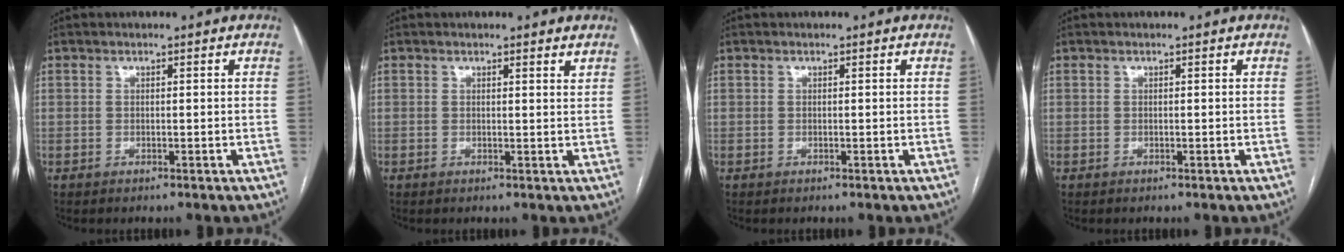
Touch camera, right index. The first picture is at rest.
{"total": 1.7, "force": [1.6, 0.2, 0.5], "torque": [-0.010, -0.006, 0.012]}
{"total": 0.0}
{"total": 0.0}